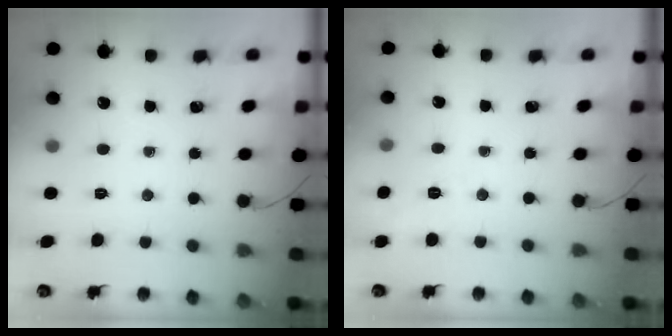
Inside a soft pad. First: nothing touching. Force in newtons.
{"total": 2.8, "press": 2.1, "slide": 1.9}